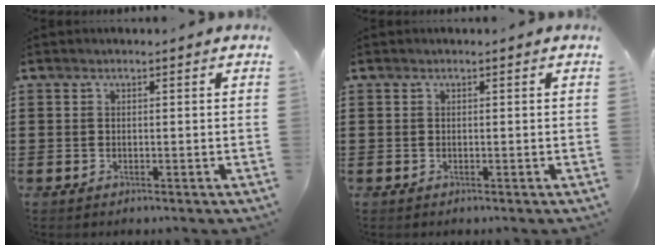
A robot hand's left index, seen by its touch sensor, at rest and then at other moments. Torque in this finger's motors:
{"motor_torque": [-0.01, 0.01, 0.00, 0.00]}